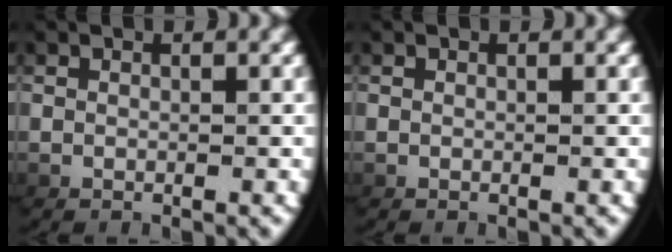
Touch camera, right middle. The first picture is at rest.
{"total": 0.0}